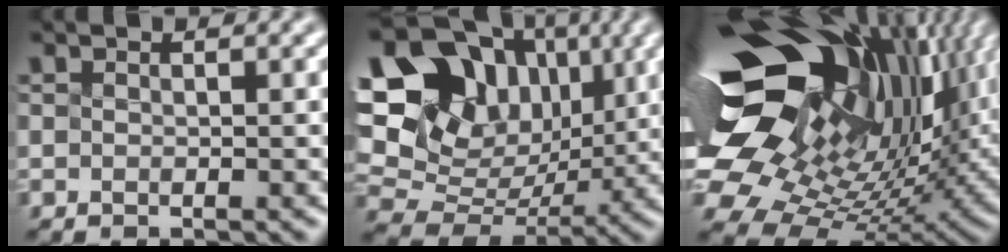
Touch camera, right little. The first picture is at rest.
{"total": 17.5, "force": [6.1, 13.8, 8.8], "torque": [-0.195, 0.056, 0.130]}
{"total": 18.7, "force": [6.8, 10.6, 13.8], "torque": [-0.266, 0.007, 0.133]}